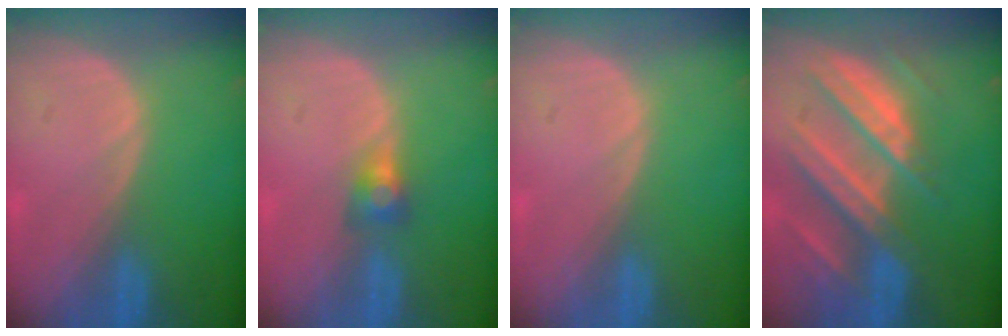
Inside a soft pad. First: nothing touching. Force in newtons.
{"total": 3.0, "press": 2.5, "slide": 1.6}
{"total": 0.0}
{"total": 10.4, "press": 9.2, "slide": 4.9}